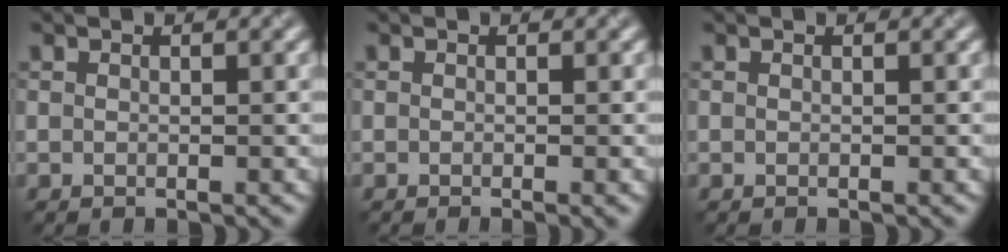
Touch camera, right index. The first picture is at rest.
{"total": 0.8, "force": [-0.3, 0.2, 0.8], "torque": [-0.007, -0.007, -0.005]}
{"total": 0.0}